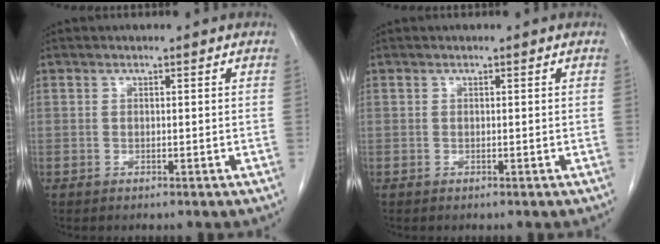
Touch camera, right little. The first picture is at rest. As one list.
[{"total": 0.0}]